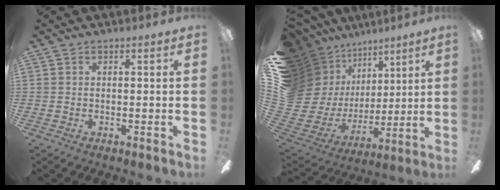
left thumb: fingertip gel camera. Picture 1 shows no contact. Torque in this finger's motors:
{"motor_torque": [2.37, 1.42, 0.98, -1.79, 0.00]}